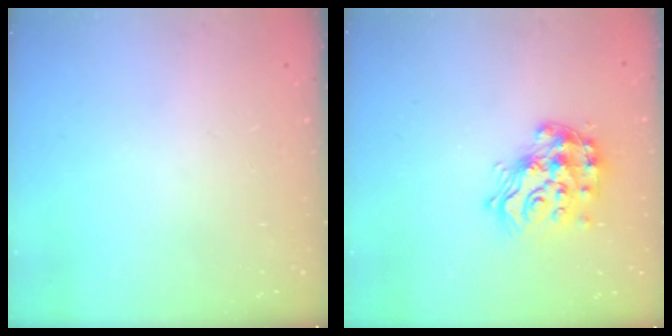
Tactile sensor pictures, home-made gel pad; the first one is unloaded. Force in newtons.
{"total": 16.1, "press": 16.0, "slide": 1.1}